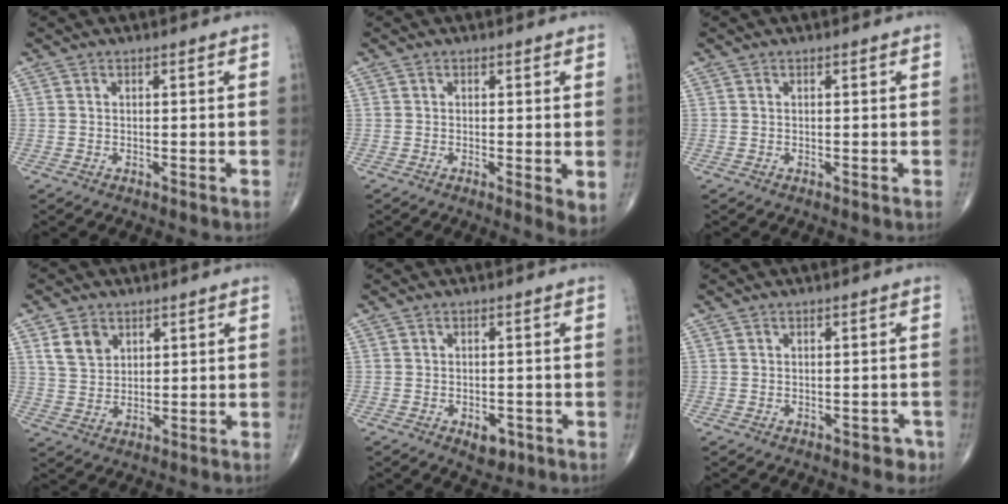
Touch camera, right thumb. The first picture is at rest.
{"total": 3.3, "force": [-0.4, 0.8, 3.2], "torque": [-0.049, -0.012, -0.011]}
{"total": 0.0}
{"total": 5.6, "force": [2.8, 4.1, 2.7], "torque": [-0.034, -0.013, 0.058]}
{"total": 3.0, "force": [-1.4, 1.9, 1.9], "torque": [-0.013, 0.006, -0.013]}
{"total": 2.2, "force": [-1.3, 1.4, 1.1], "torque": [0.003, 0.010, -0.013]}